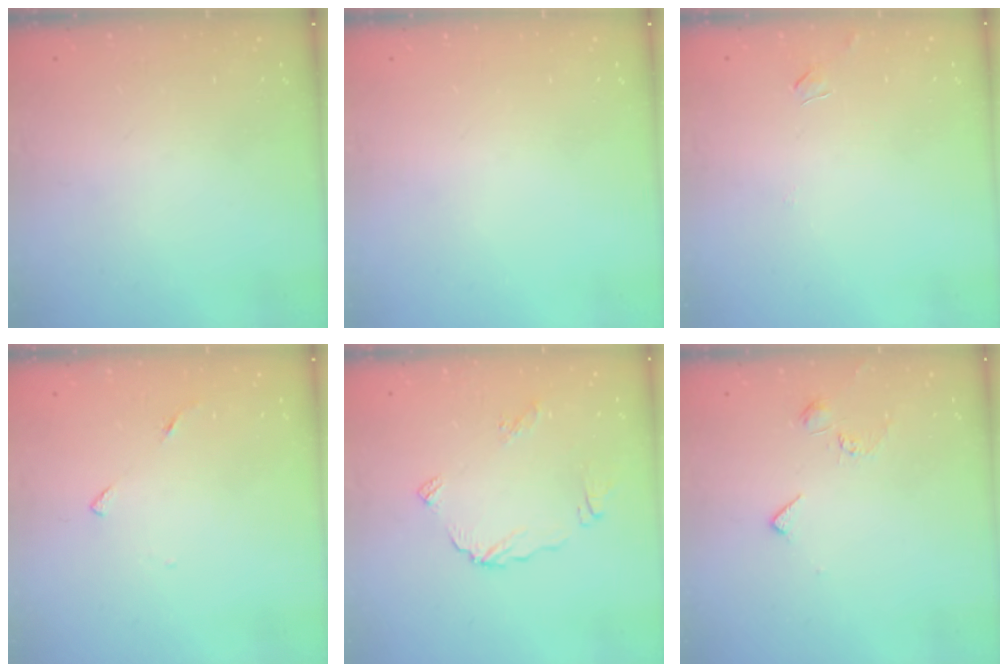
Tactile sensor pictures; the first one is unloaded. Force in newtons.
{"total": 0.0}
{"total": 3.3, "press": 3.3, "slide": 0.4}
{"total": 3.8, "press": 3.8, "slide": 0.6}
{"total": 8.0, "press": 8.0, "slide": 0.9}
{"total": 3.8, "press": 3.8, "slide": 0.6}